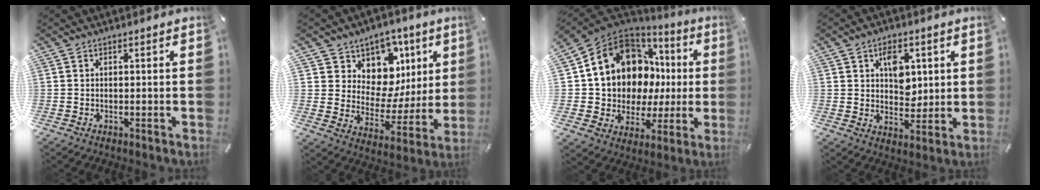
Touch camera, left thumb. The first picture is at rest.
{"total": 9.9, "force": [5.4, 8.2, 1.4], "torque": [-0.008, -0.078, 0.098]}
{"total": 14.5, "force": [5.9, 11.5, 6.5], "torque": [-0.124, -0.056, 0.123]}
{"total": 7.1, "force": [2.5, 5.5, 3.8], "torque": [-0.041, -0.006, 0.038]}